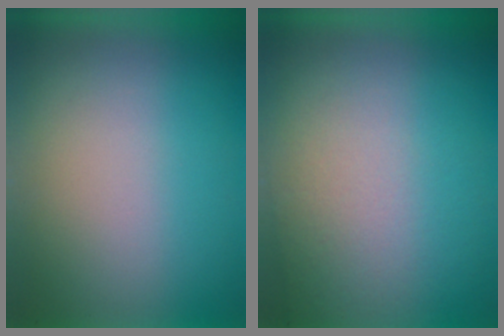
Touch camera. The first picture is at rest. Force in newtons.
{"total": 3.0}